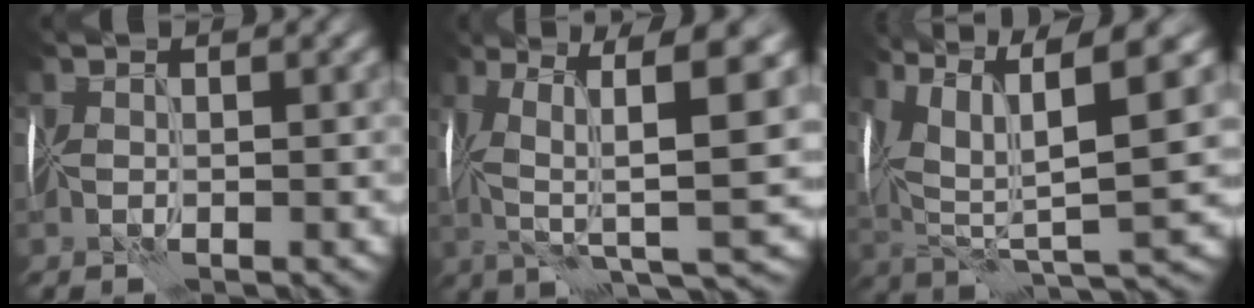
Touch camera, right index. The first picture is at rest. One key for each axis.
{"total": 10.6, "fx": 1.7, "fy": 2.9, "fz": 10.0, "tx": -0.185, "ty": 0.006, "tz": 0.030}
{"total": 12.3, "fx": 5.7, "fy": 3.5, "fz": 10.4, "tx": -0.203, "ty": 0.015, "tz": 0.111}